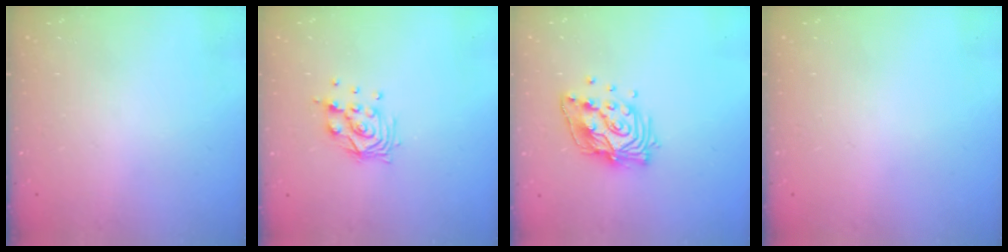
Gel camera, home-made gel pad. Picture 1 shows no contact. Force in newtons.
{"total": 9.6, "press": 9.5, "slide": 1.2}
{"total": 13.3, "press": 13.2, "slide": 1.5}
{"total": 0.0}